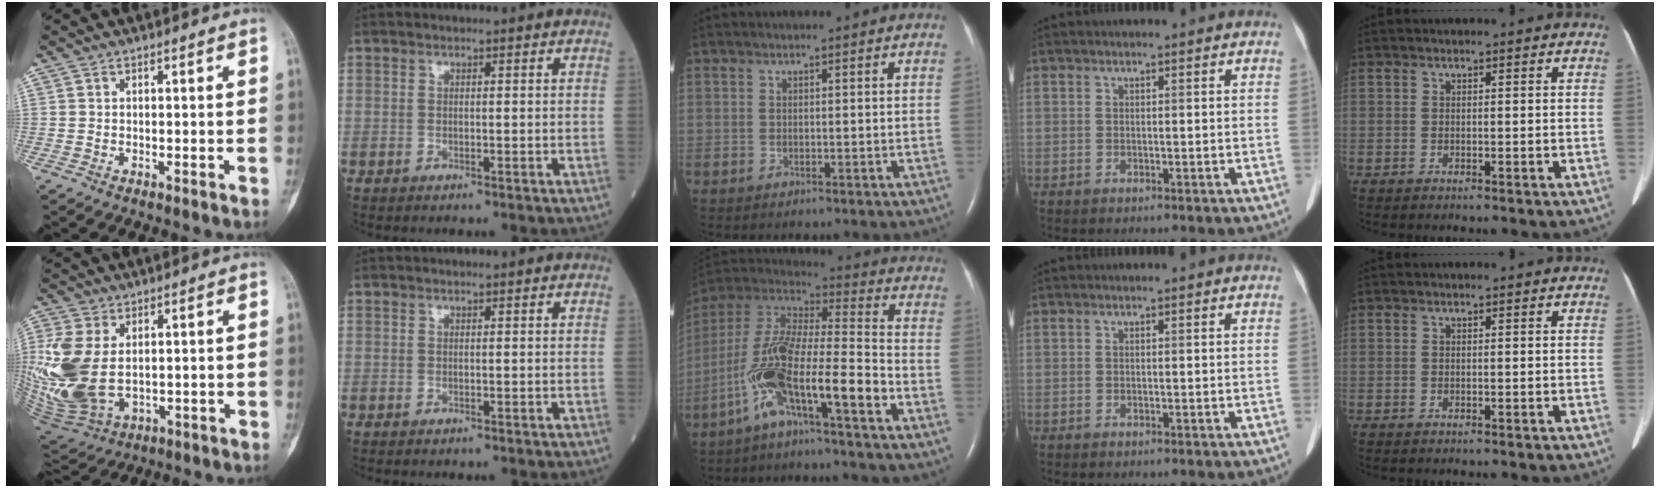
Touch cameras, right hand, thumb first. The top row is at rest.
{"thumb": {"total": 16.5, "force": [0.9, 10.5, 12.7], "torque": [-0.303, -0.019, 0.036]}, "middle": {"total": 14.2, "force": [-6.8, 1.8, 12.4], "torque": [-0.247, 0.006, -0.129]}}